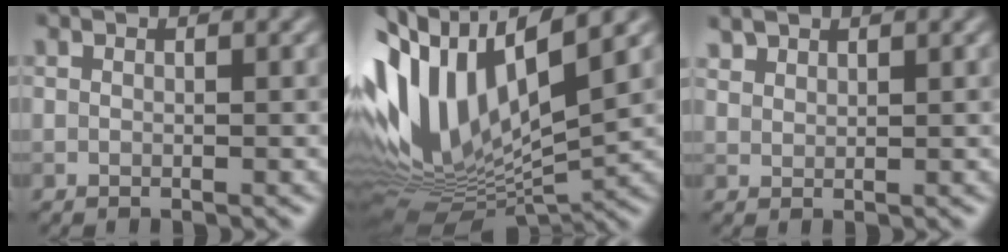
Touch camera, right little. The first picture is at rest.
{"total": 13.7, "force": [2.8, 6.3, 11.9], "torque": [-0.262, 0.001, 0.051]}
{"total": 1.6, "force": [1.5, 0.7, 0.3], "torque": [-0.010, 0.004, 0.034]}